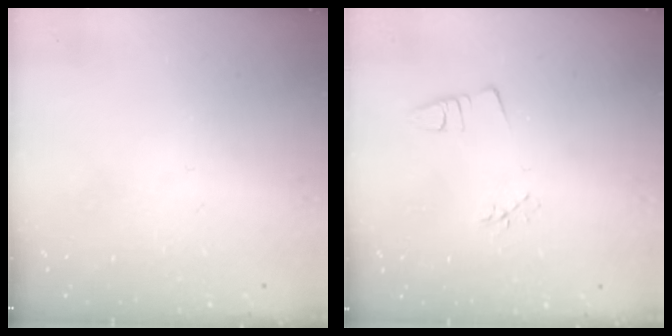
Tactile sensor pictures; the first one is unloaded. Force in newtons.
{"total": 2.4, "press": 1.9, "slide": 1.5}